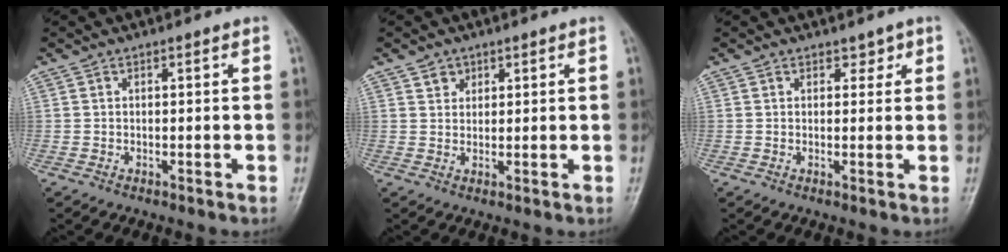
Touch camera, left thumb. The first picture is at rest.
{"total": 2.1, "force": [1.3, 1.7, 0.2], "torque": [0.015, -0.008, 0.018]}
{"total": 1.8, "force": [1.1, 1.2, 0.6], "torque": [0.012, -0.004, 0.010]}